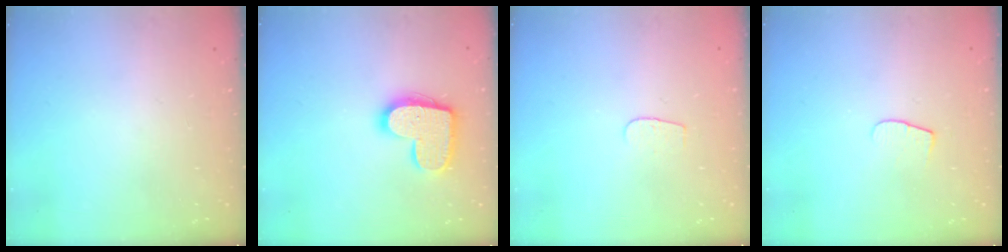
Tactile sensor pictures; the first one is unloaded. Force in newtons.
{"total": 14.5, "press": 14.5, "slide": 0.7}
{"total": 3.7, "press": 3.7, "slide": 0.4}
{"total": 5.2, "press": 5.2, "slide": 0.6}